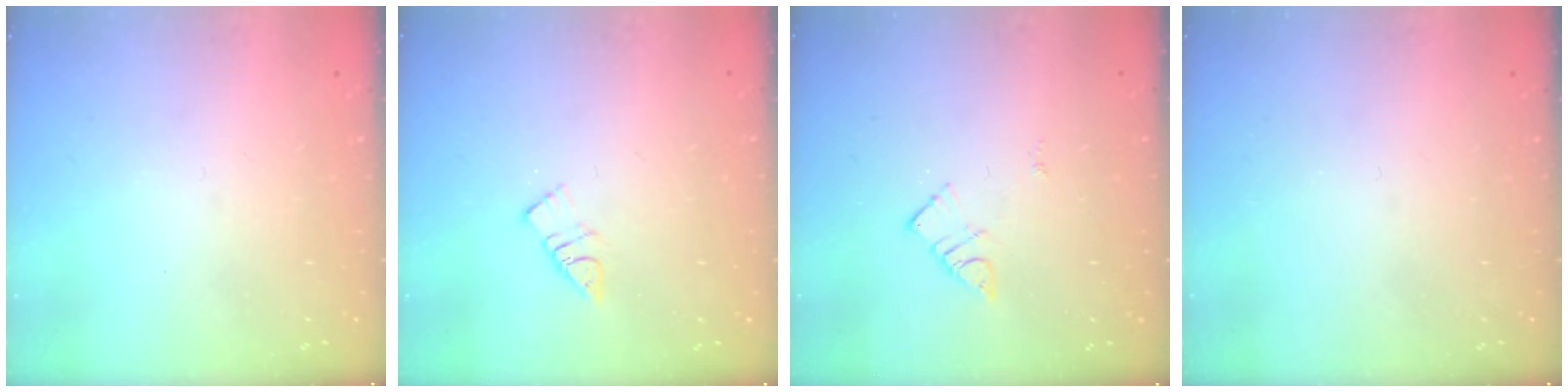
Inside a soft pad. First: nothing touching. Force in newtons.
{"total": 7.0, "press": 7.0, "slide": 0.3}
{"total": 4.8, "press": 4.8, "slide": 0.5}
{"total": 0.0}